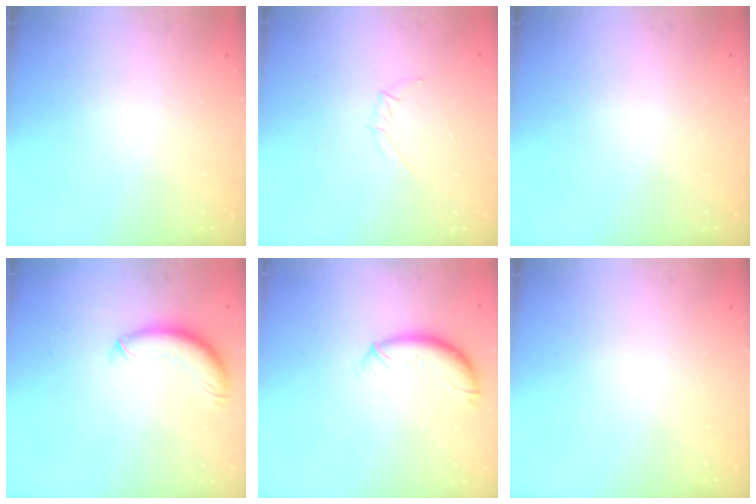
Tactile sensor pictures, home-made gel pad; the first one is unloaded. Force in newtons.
{"total": 3.8, "press": 3.7, "slide": 1.0}
{"total": 0.0}
{"total": 10.5, "press": 10.3, "slide": 2.0}
{"total": 9.4, "press": 9.3, "slide": 1.7}
{"total": 0.0}